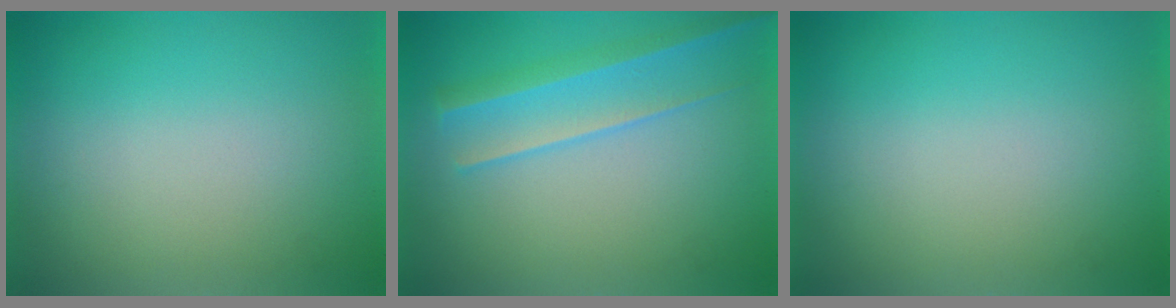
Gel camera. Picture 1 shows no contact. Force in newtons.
{"total": 2.2}
{"total": 0.0}